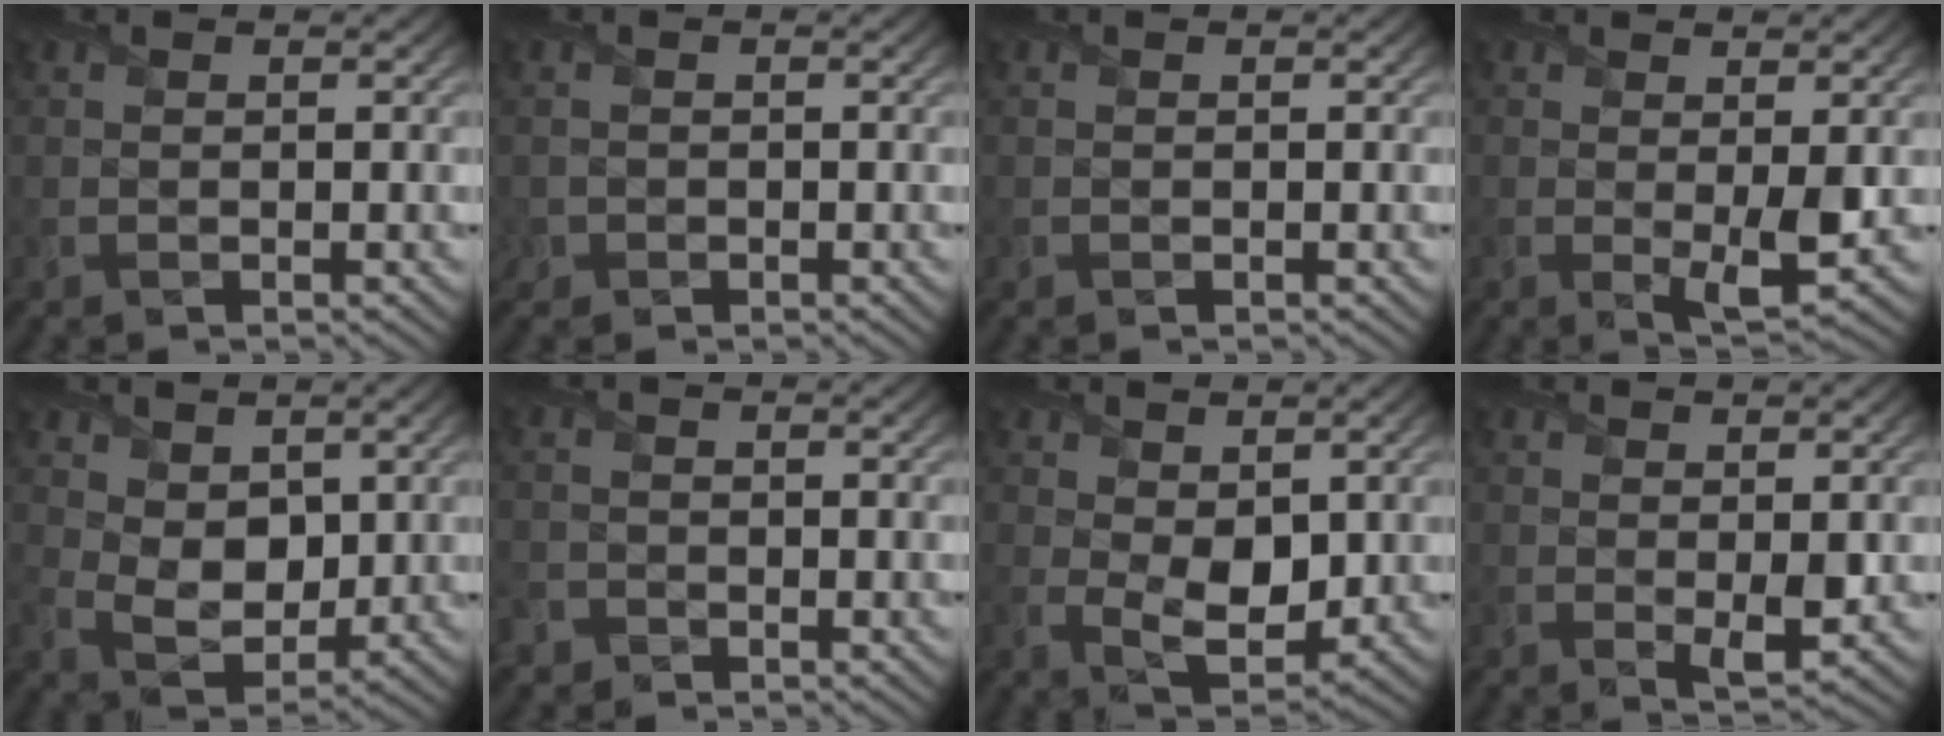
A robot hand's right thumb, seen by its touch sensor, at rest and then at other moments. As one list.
[{"total": 1.3, "force": [-0.7, 1.1, 0.2], "torque": [-0.005, -0.007, -0.017]}, {"total": 0.0}, {"total": 3.0, "force": [0.4, 0.7, 2.9], "torque": [-0.058, -0.012, 0.009]}, {"total": 6.4, "force": [1.8, 4.6, 4.1], "torque": [-0.104, -0.017, 0.036]}, {"total": 2.0, "force": [-1.5, 1.2, 0.3], "torque": [-0.007, -0.004, -0.037]}, {"total": 5.9, "force": [0.7, 3.8, 4.4], "torque": [-0.096, -0.019, 0.021]}, {"total": 2.3, "force": [0.4, 0.9, 2.1], "torque": [-0.037, -0.011, 0.012]}]